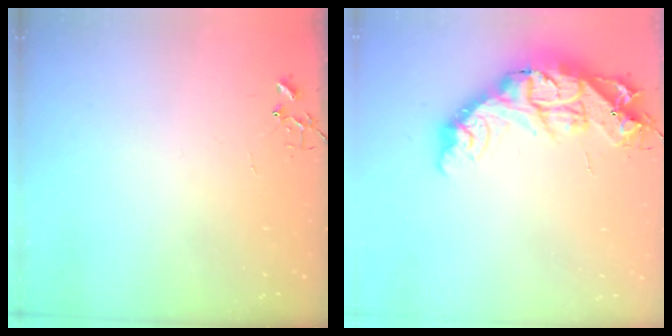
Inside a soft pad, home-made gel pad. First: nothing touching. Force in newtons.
{"total": 21.4, "press": 21.3, "slide": 2.0}